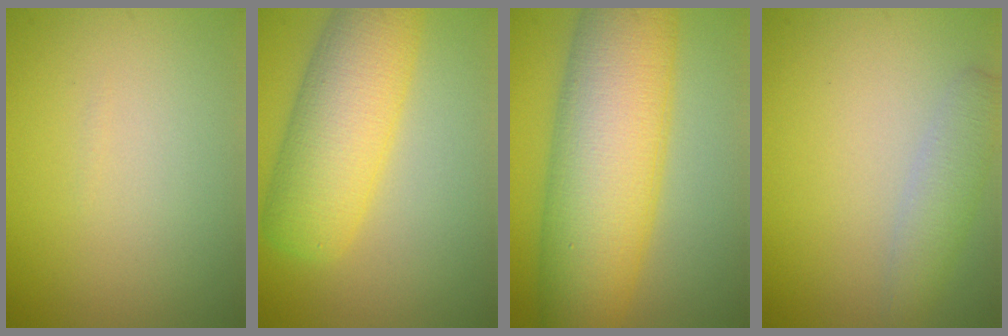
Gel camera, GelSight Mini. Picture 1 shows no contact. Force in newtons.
{"total": 7.8, "press": 7.8, "slide": 0.2}
{"total": 12.1, "press": 12.1, "slide": 0.3}
{"total": 2.6, "press": 2.6, "slide": 0.1}